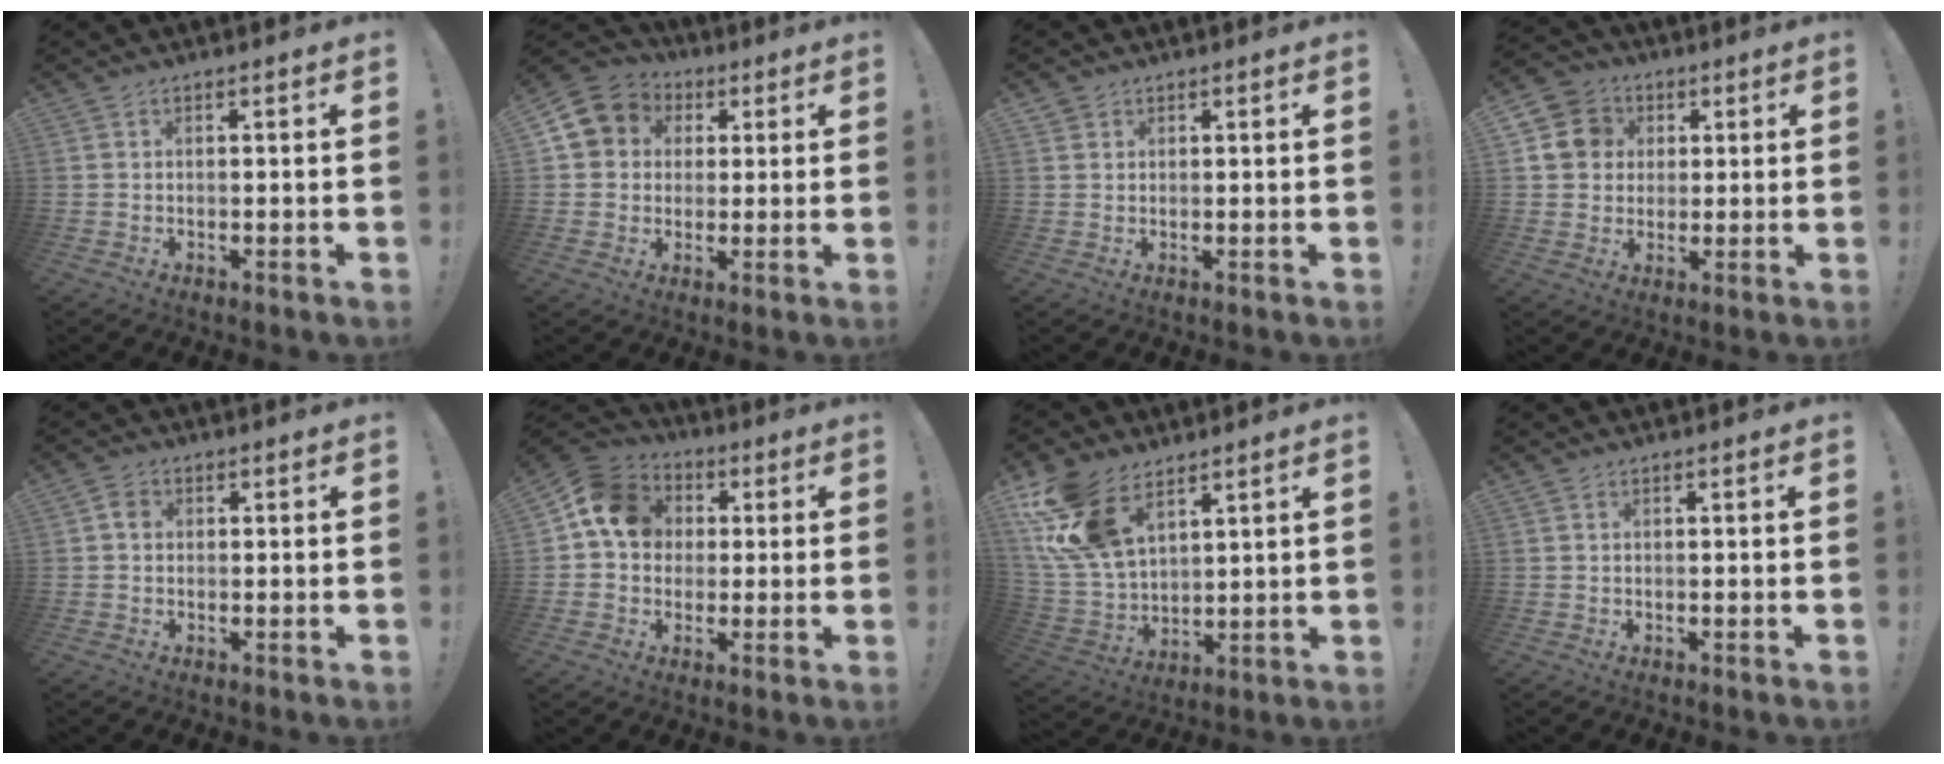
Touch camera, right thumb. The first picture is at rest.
{"total": 9.0, "force": [2.2, 8.3, 2.8], "torque": [-0.037, -0.003, 0.048]}
{"total": 1.7, "force": [1.2, 1.1, -0.1], "torque": [0.007, -0.008, 0.022]}
{"total": 10.7, "force": [2.5, 9.8, 3.4], "torque": [-0.044, 0.001, 0.055]}
{"total": 2.7, "force": [0.2, 2.4, 1.3], "torque": [-0.011, 0.002, 0.003]}
{"total": 12.7, "force": [2.6, 10.9, 6.1], "torque": [-0.088, 0.007, 0.053]}
{"total": 17.6, "force": [9.9, 10.4, 10.2], "torque": [-0.212, -0.050, 0.188]}
{"total": 0.0}